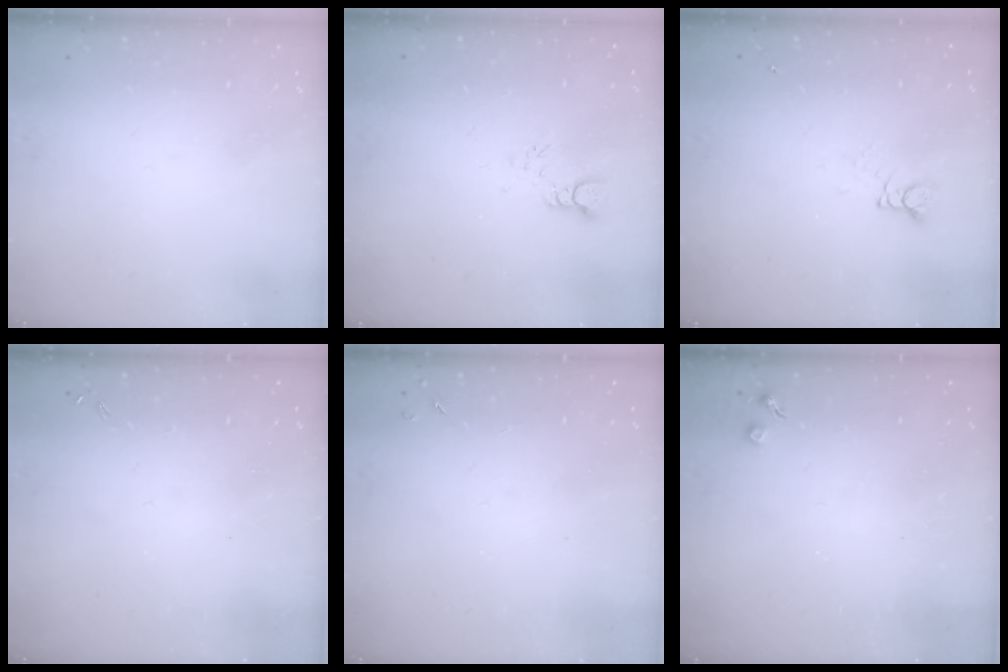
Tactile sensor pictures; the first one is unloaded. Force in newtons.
{"total": 2.3, "press": 2.3, "slide": 0.2}
{"total": 2.4, "press": 2.4, "slide": 0.3}
{"total": 0.0}
{"total": 2.5, "press": 2.5, "slide": 0.5}
{"total": 2.7, "press": 2.6, "slide": 0.4}